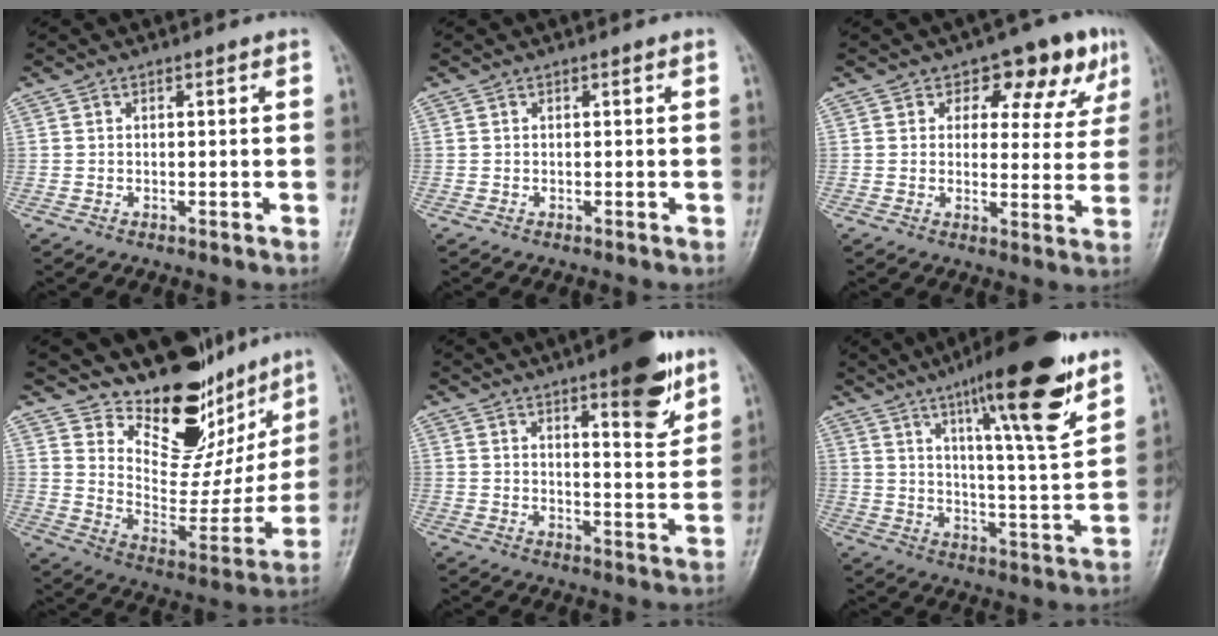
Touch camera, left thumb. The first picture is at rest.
{"total": 0.0}
{"total": 10.4, "force": [5.9, 6.4, 5.8], "torque": [-0.019, -0.022, 0.068]}
{"total": 19.7, "force": [15.3, 9.4, 8.0], "torque": [-0.053, -0.108, 0.228]}
{"total": 12.2, "force": [7.3, 3.4, 9.1], "torque": [-0.100, -0.040, 0.098]}
{"total": 19.7, "force": [11.9, 2.9, 15.4], "torque": [-0.214, -0.057, 0.184]}